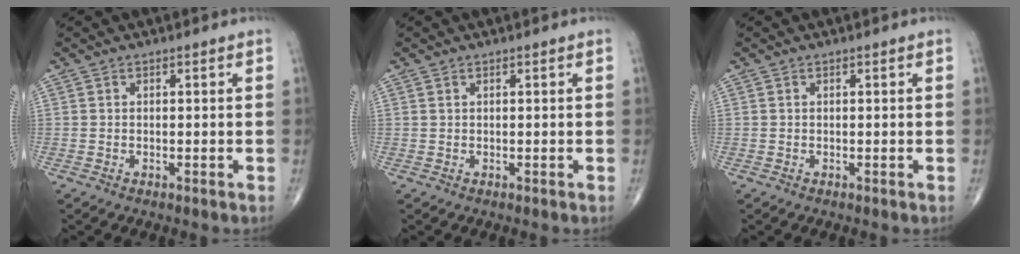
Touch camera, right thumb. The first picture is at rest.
{"total": 0.0}
{"total": 0.0}